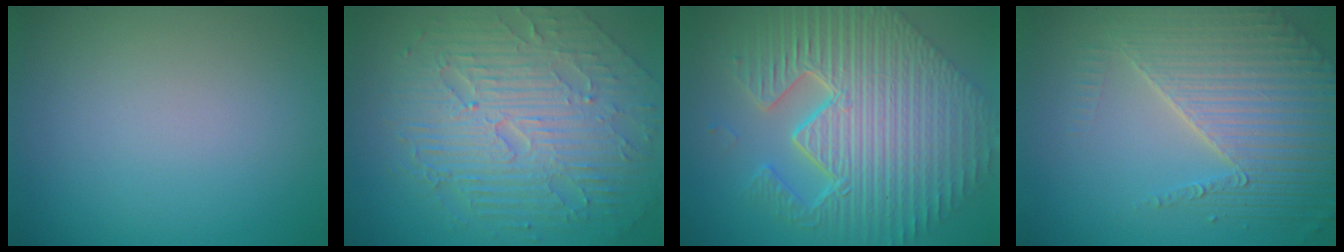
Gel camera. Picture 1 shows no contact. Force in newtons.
{"total": 10.0, "press": 6.7, "slide": 7.5}
{"total": 12.4, "press": 8.0, "slide": 9.5}
{"total": 5.8, "press": 4.8, "slide": 3.2}